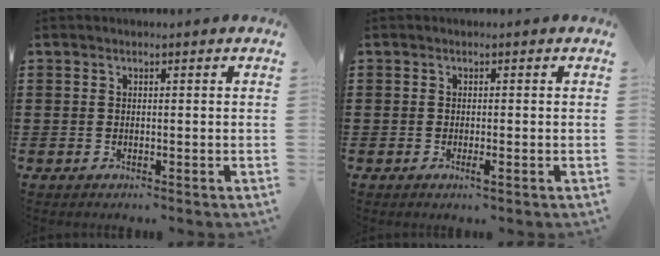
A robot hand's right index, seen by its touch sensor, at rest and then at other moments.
{"total": 1.2, "force": [-0.5, 0.0, 1.0], "torque": [-0.019, -0.005, -0.007]}